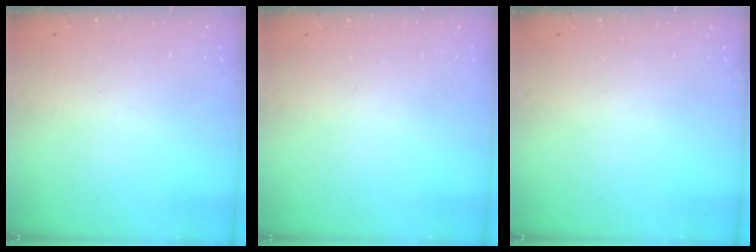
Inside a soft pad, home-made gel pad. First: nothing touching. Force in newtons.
{"total": 0.0}
{"total": 0.0}